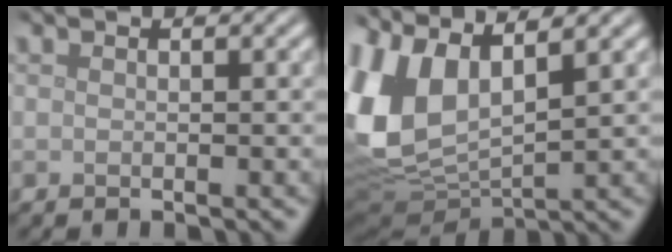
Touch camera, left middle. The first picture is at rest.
{"total": 10.7, "force": [3.0, 6.0, 8.4], "torque": [-0.225, 0.003, 0.056]}